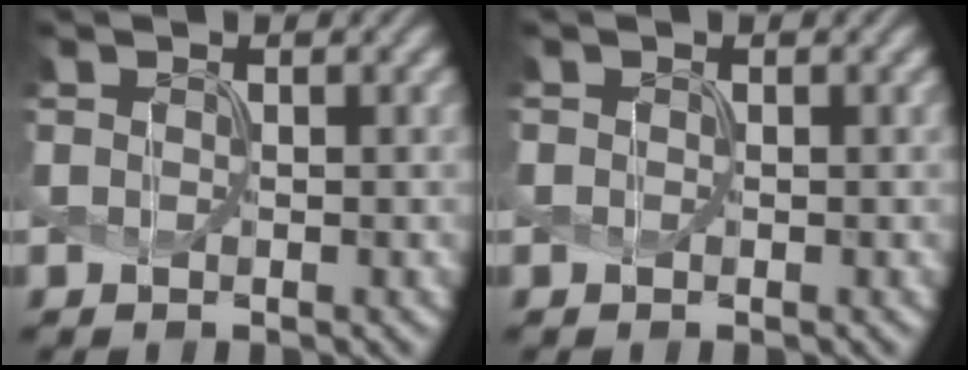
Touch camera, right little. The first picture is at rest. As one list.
[{"total": 0.0}]